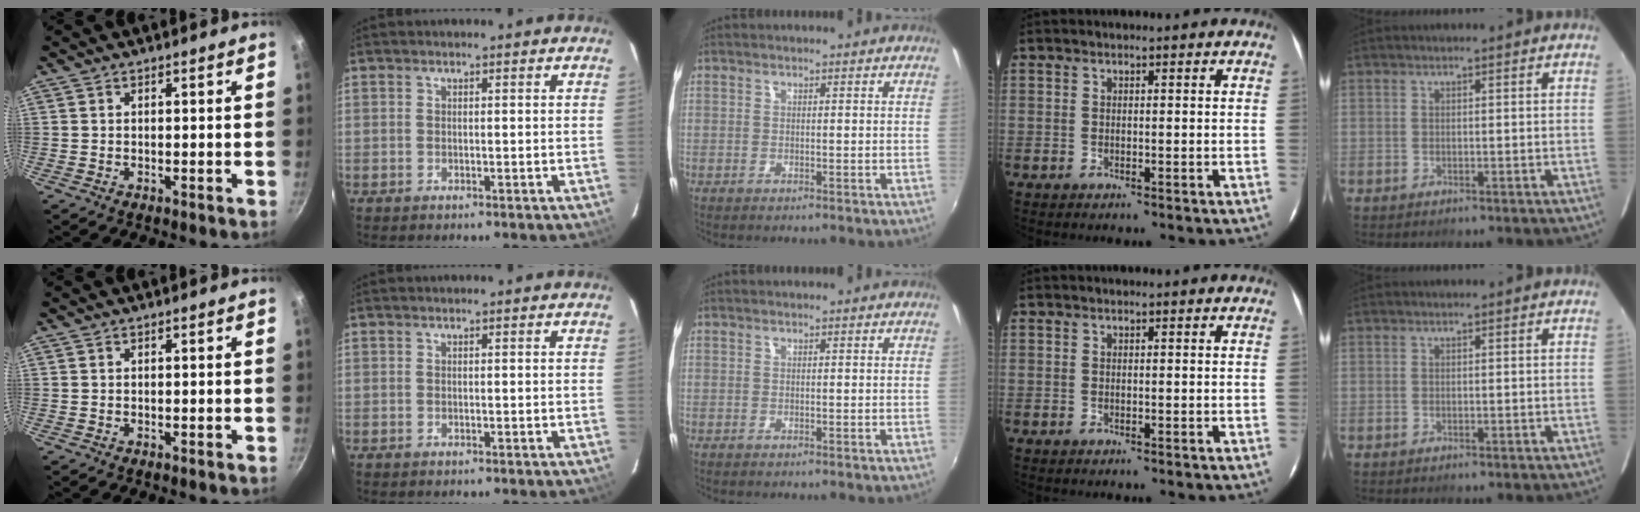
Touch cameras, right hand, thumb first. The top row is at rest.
{}